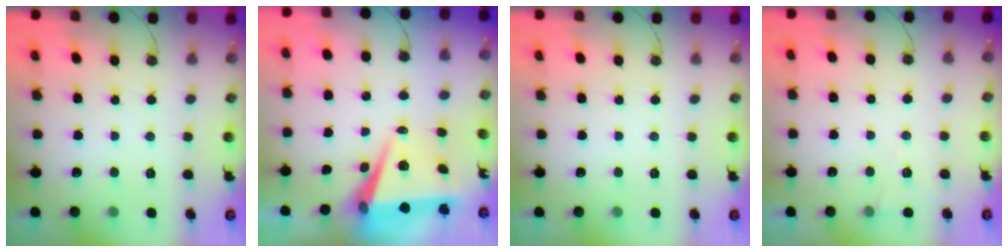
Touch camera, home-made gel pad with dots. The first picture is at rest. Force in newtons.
{"total": 7.5, "press": 6.2, "slide": 4.1}
{"total": 0.0}
{"total": 5.1, "press": 2.5, "slide": 4.4}